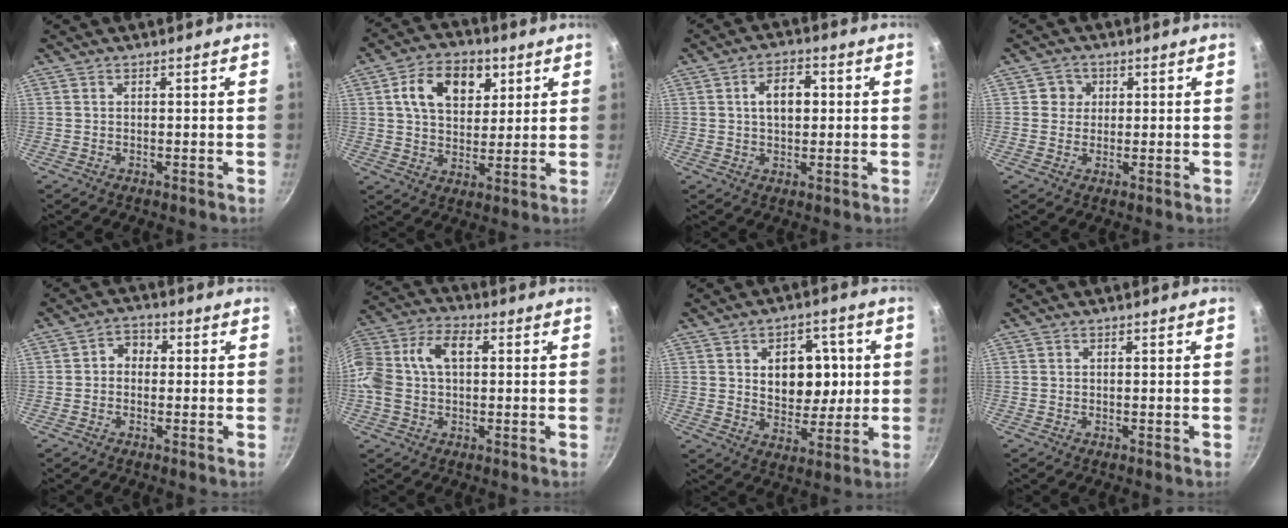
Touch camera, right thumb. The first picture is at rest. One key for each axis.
{"total": 12.9, "fx": 4.6, "fy": 8.5, "fz": 8.4, "tx": -0.109, "ty": -0.007, "tz": 0.076}
{"total": 6.8, "fx": 1.1, "fy": 4.1, "fz": 5.2, "tx": -0.069, "ty": 0.009, "tz": 0.014}
{"total": 3.4, "fx": 0.8, "fy": 3.2, "fz": 0.7, "tx": 0.013, "ty": 0.003, "tz": 0.006}
{"total": 3.9, "fx": 0.1, "fy": 3.2, "fz": 2.3, "tx": -0.015, "ty": 0.015, "tz": -0.012}
{"total": 13.1, "fx": 1.7, "fy": 8.1, "fz": 10.2, "tx": -0.221, "ty": 0.037, "tz": 0.029}
{"total": 11.8, "fx": 2.1, "fy": 8.1, "fz": 8.4, "tx": -0.064, "ty": -0.006, "tz": 0.037}
{"total": 0.0}